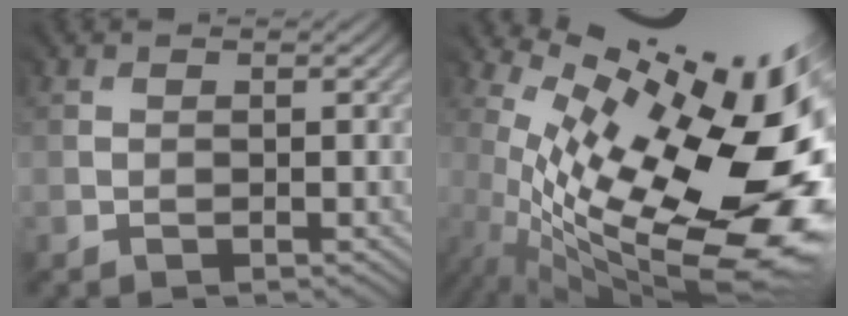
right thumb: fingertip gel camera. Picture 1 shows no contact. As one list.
[{"total": 16.1, "force": [0.0, 5.9, 15.0], "torque": [-0.235, -0.024, 0.027]}]